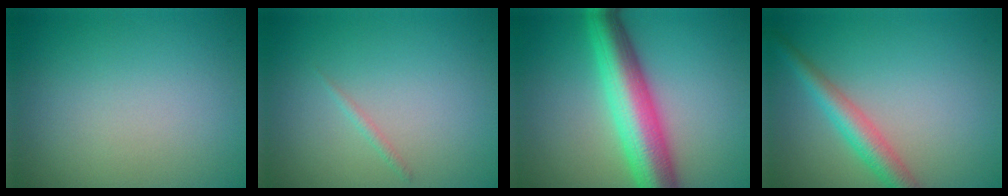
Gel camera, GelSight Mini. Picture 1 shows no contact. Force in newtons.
{"total": 0.6, "press": 0.6, "slide": 0.0}
{"total": 8.0, "press": 8.0, "slide": 0.3}
{"total": 3.4, "press": 3.4, "slide": 0.1}